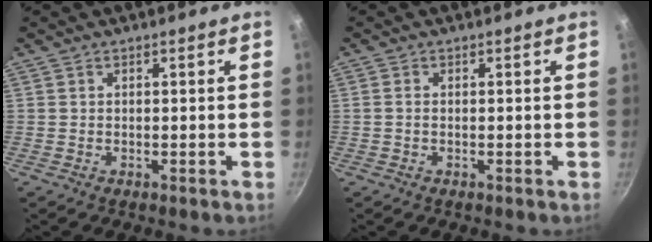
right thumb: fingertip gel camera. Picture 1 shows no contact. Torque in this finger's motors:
{"motor_torque": [-0.22, -0.43, -0.25, 0.00, -0.01]}